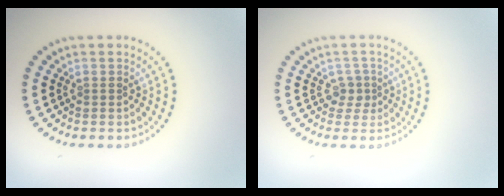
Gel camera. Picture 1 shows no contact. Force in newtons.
{"total": 1.5, "press": 1.1, "slide": 1.0}